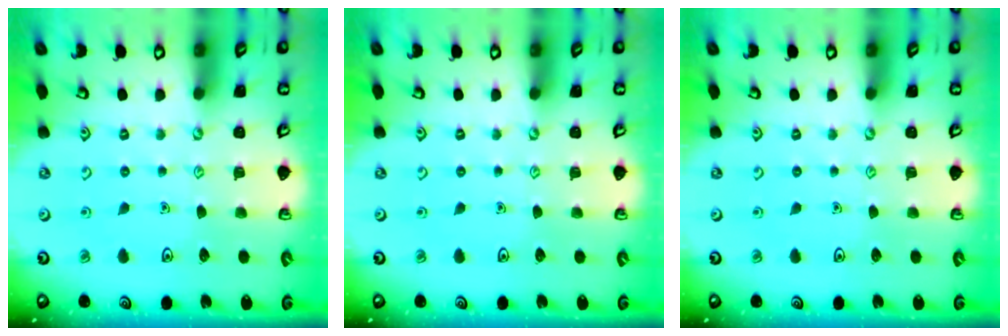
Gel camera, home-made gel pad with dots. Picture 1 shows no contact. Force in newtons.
{"total": 0.0}
{"total": 0.0}